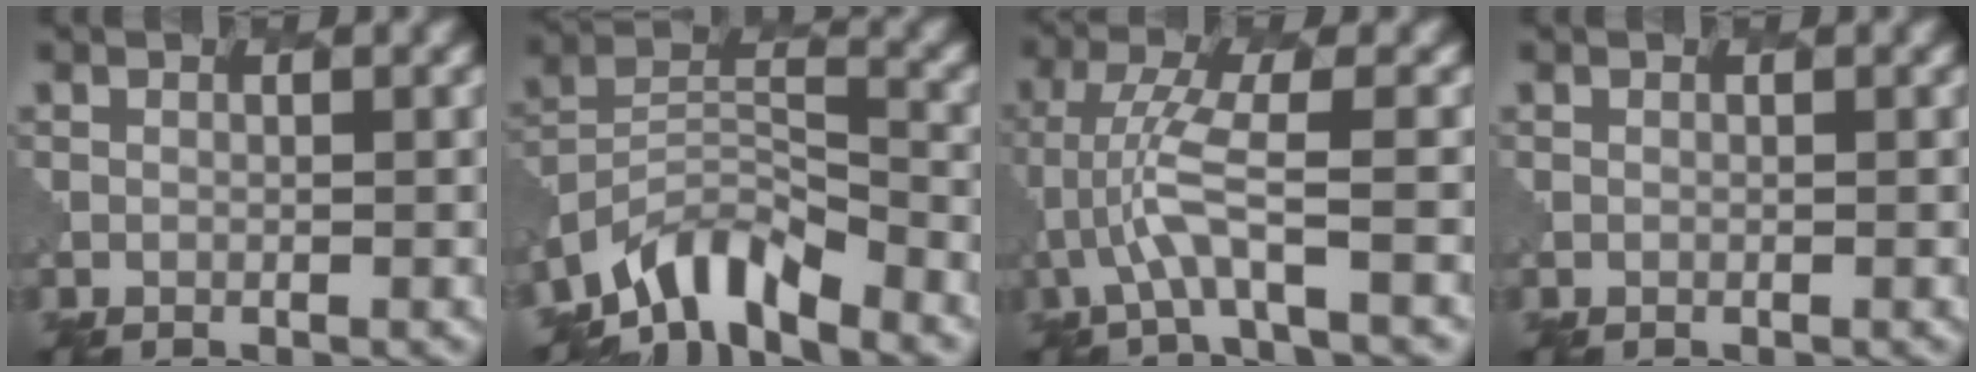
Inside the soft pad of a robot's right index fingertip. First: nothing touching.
{"total": 6.6, "force": [-5.7, 2.1, 2.8], "torque": [-0.041, -0.001, -0.110]}
{"total": 3.4, "force": [-1.1, 0.1, 3.2], "torque": [-0.075, 0.007, -0.022]}
{"total": 0.0}